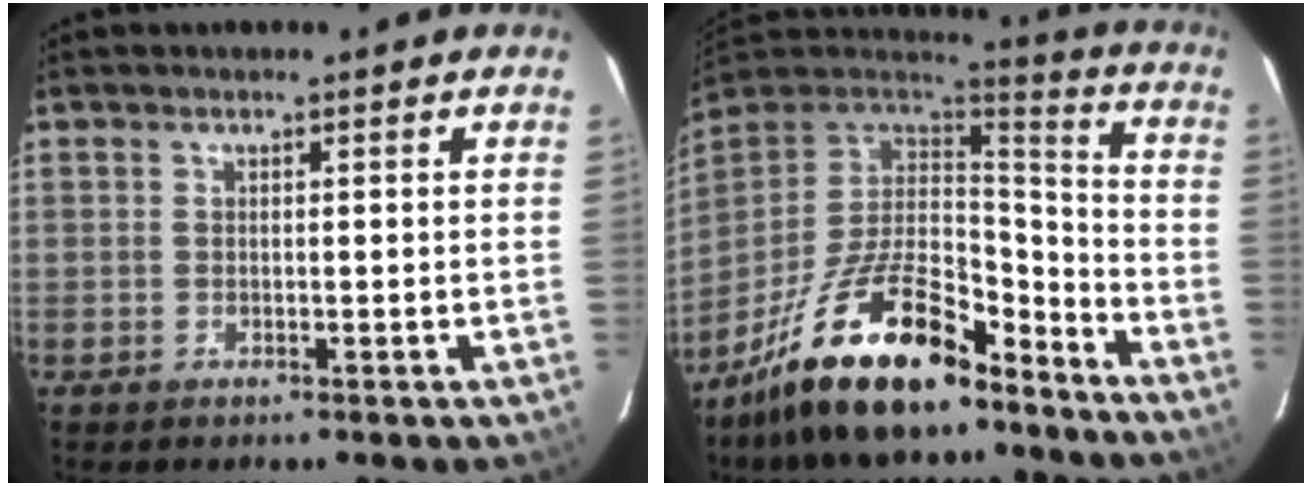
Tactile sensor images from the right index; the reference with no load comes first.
{"total": 22.6, "force": [-15.1, 8.4, 14.6], "torque": [-0.280, -0.011, -0.254]}